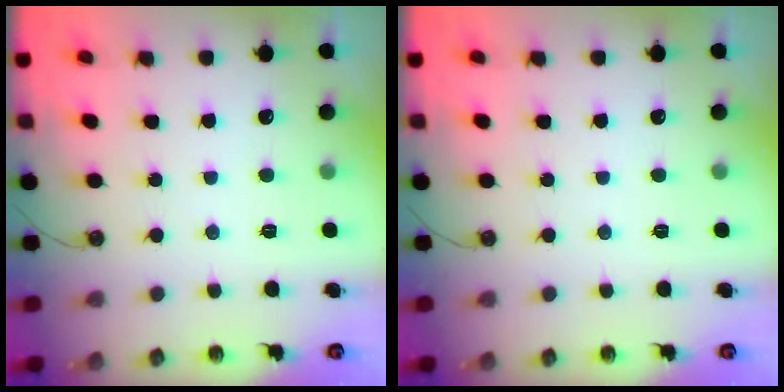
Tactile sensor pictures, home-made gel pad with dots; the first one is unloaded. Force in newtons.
{"total": 0.0}